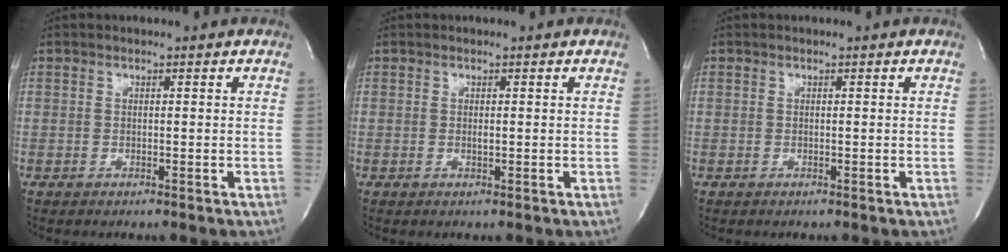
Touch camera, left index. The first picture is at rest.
{"total": 0.5, "force": [0.0, 0.1, 0.5], "torque": [-0.012, -0.001, -0.001]}
{"total": 0.0}